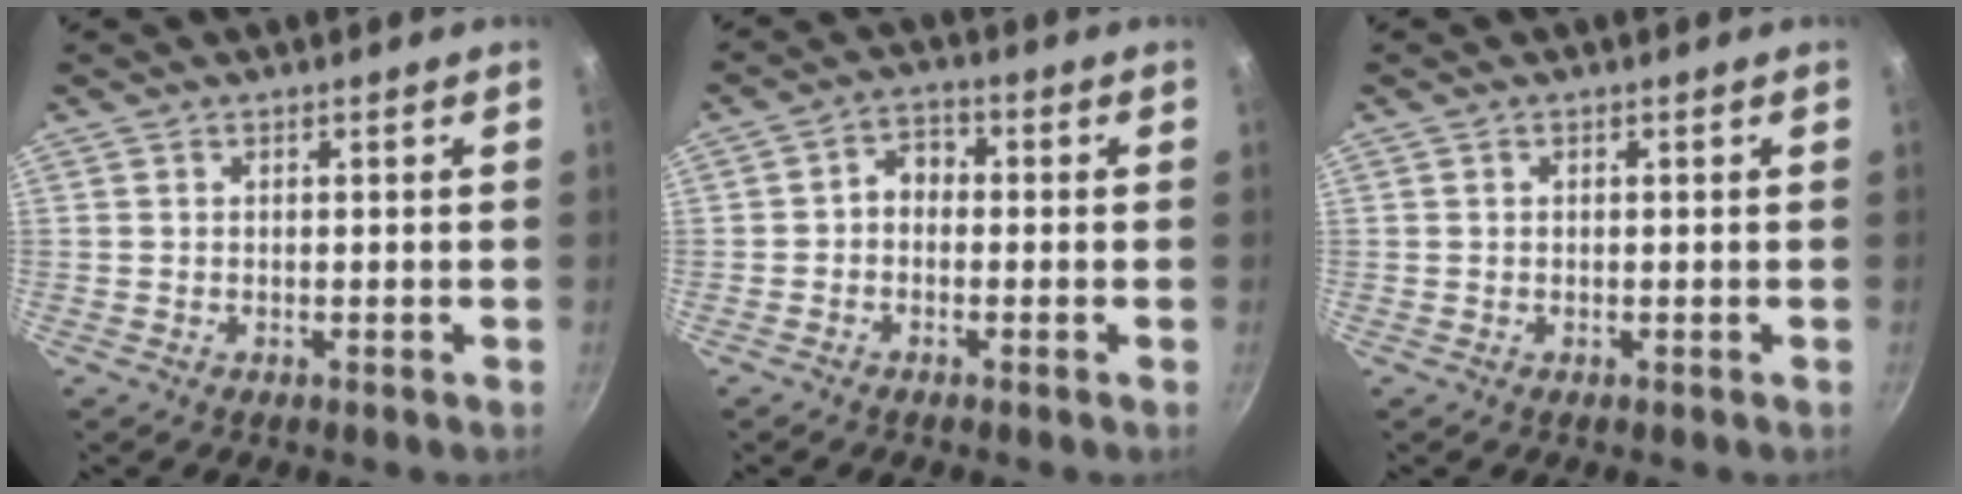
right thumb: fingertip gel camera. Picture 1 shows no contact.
{"total": 3.9, "force": [-0.7, 3.0, 2.3], "torque": [-0.023, 0.020, -0.025]}
{"total": 0.0}